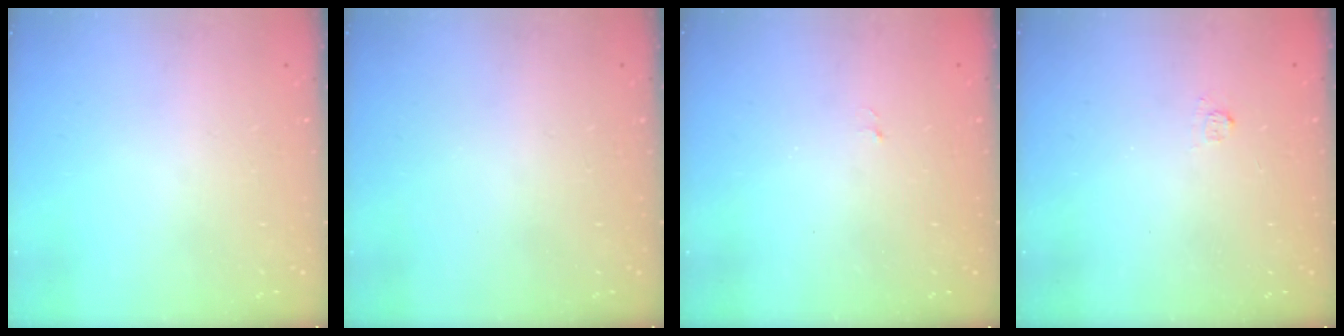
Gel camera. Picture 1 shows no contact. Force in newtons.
{"total": 0.0}
{"total": 2.8, "press": 2.6, "slide": 0.8}
{"total": 2.2, "press": 2.0, "slide": 0.9}